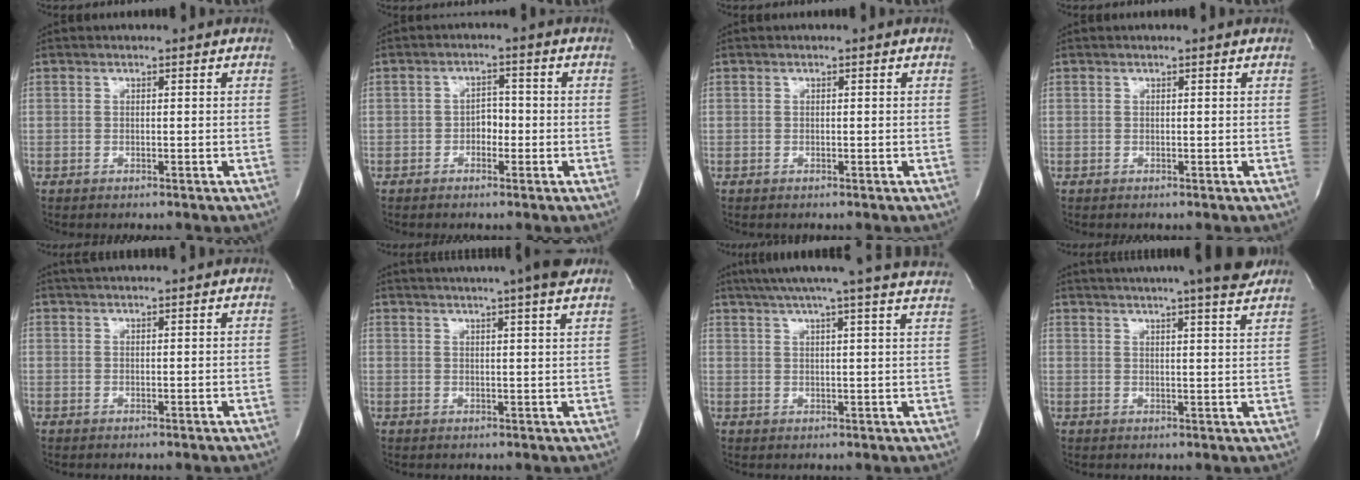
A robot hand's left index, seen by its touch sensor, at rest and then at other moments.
{"total": 2.7, "force": [-1.2, 1.7, 1.7], "torque": [-0.021, 0.005, -0.024]}
{"total": 0.0}
{"total": 0.0}
{"total": 2.8, "force": [2.6, -0.2, 1.1], "torque": [-0.012, 0.023, 0.045]}
{"total": 12.5, "force": [10.7, -0.6, 6.5], "torque": [-0.111, 0.009, 0.128]}
{"total": 22.5, "force": [20.1, -0.6, 10.1], "torque": [-0.165, -0.012, 0.250]}
{"total": 16.2, "force": [14.2, -0.1, 7.7], "torque": [-0.129, -0.001, 0.182]}